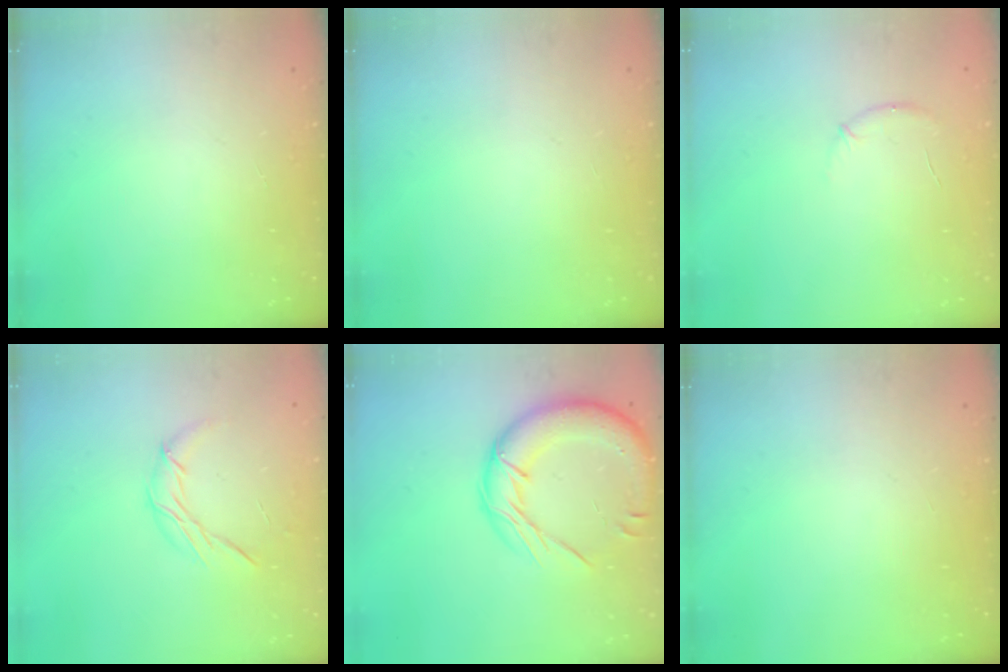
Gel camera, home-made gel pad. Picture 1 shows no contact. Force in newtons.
{"total": 0.0}
{"total": 7.3, "press": 7.0, "slide": 2.0}
{"total": 6.9, "press": 6.9, "slide": 0.4}
{"total": 17.6, "press": 17.4, "slide": 2.5}
{"total": 0.0}